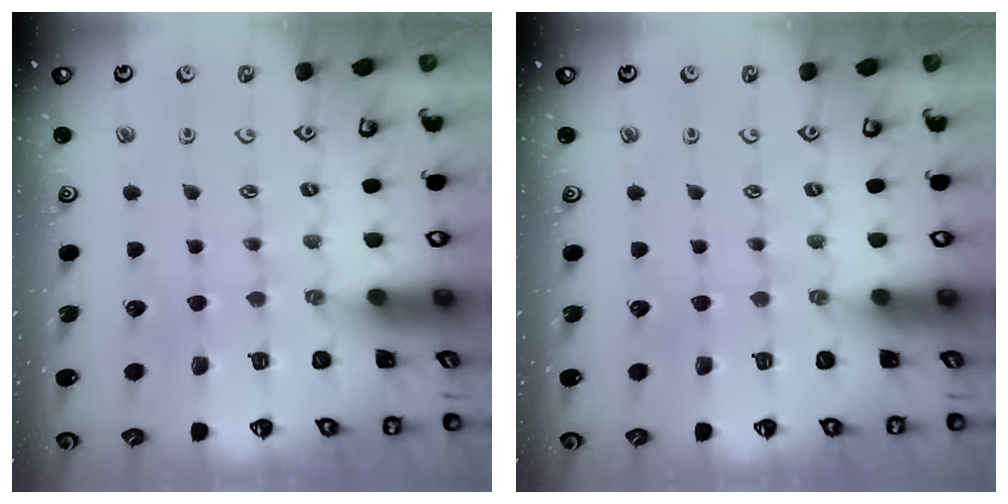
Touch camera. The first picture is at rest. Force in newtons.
{"total": 0.0}